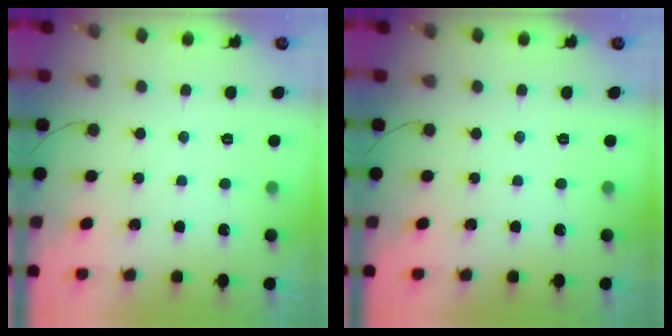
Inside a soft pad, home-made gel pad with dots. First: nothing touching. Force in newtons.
{"total": 0.0}